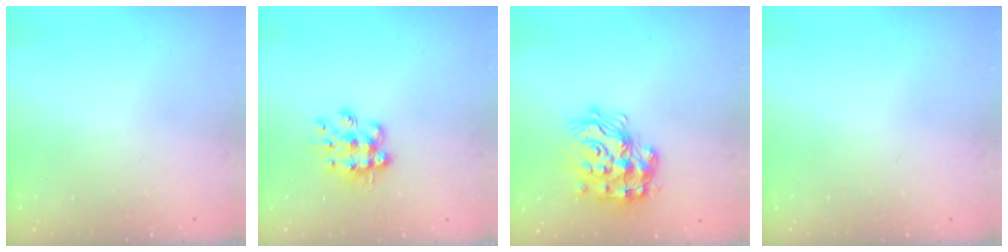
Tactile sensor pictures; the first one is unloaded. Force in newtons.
{"total": 9.3, "press": 9.3, "slide": 0.6}
{"total": 19.6, "press": 19.5, "slide": 1.4}
{"total": 0.0}